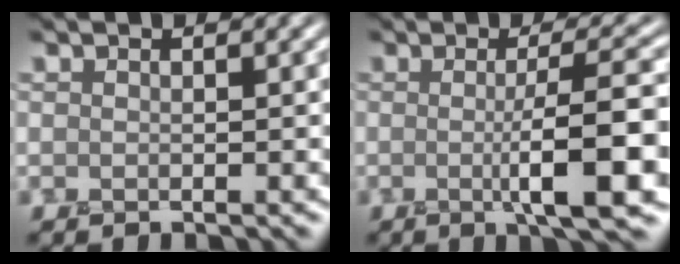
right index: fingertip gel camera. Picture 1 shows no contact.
{"total": 6.9, "force": [-0.8, 1.2, 6.8], "torque": [-0.100, -0.003, -0.013]}